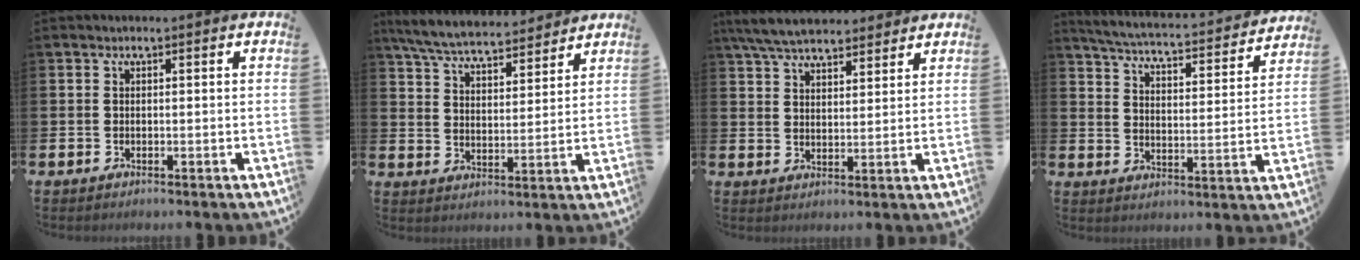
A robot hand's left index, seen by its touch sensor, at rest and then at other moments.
{"total": 6.9, "force": [6.6, 1.1, 1.8], "torque": [-0.061, -0.037, 0.116]}
{"total": 6.5, "force": [6.1, 1.5, 1.7], "torque": [-0.054, -0.019, 0.112]}
{"total": 4.8, "force": [4.6, 0.4, 1.3], "torque": [-0.050, -0.041, 0.071]}